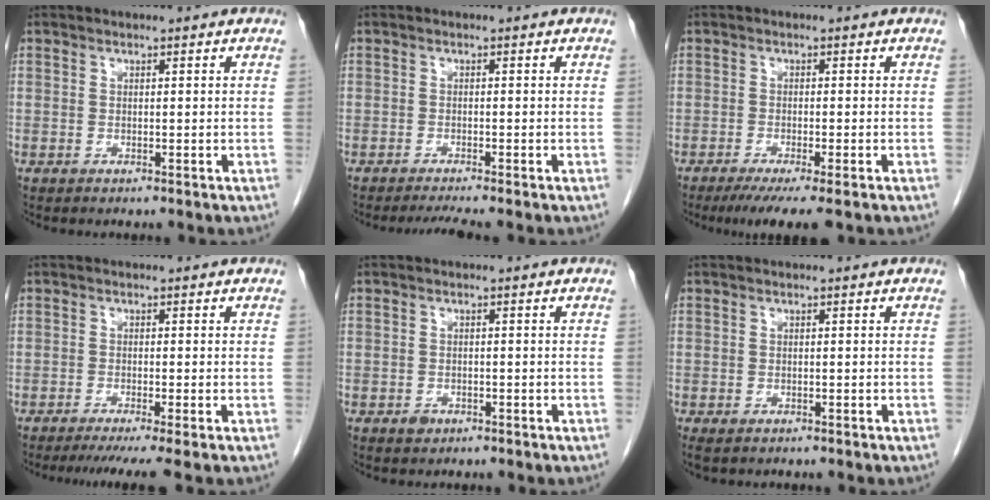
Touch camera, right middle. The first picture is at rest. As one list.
[{"total": 2.7, "force": [-2.3, -0.7, 1.3], "torque": [-0.026, -0.010, -0.041]}, {"total": 5.9, "force": [-4.2, 0.2, 4.2], "torque": [-0.061, -0.016, -0.065]}, {"total": 5.9, "force": [-4.5, -0.7, 3.7], "torque": [-0.048, -0.018, -0.071]}, {"total": 1.3, "force": [-0.8, 0.9, 0.5], "torque": [-0.008, 0.002, -0.010]}, {"total": 1.8, "force": [-1.3, 0.9, 0.9], "torque": [-0.015, -0.004, -0.014]}]